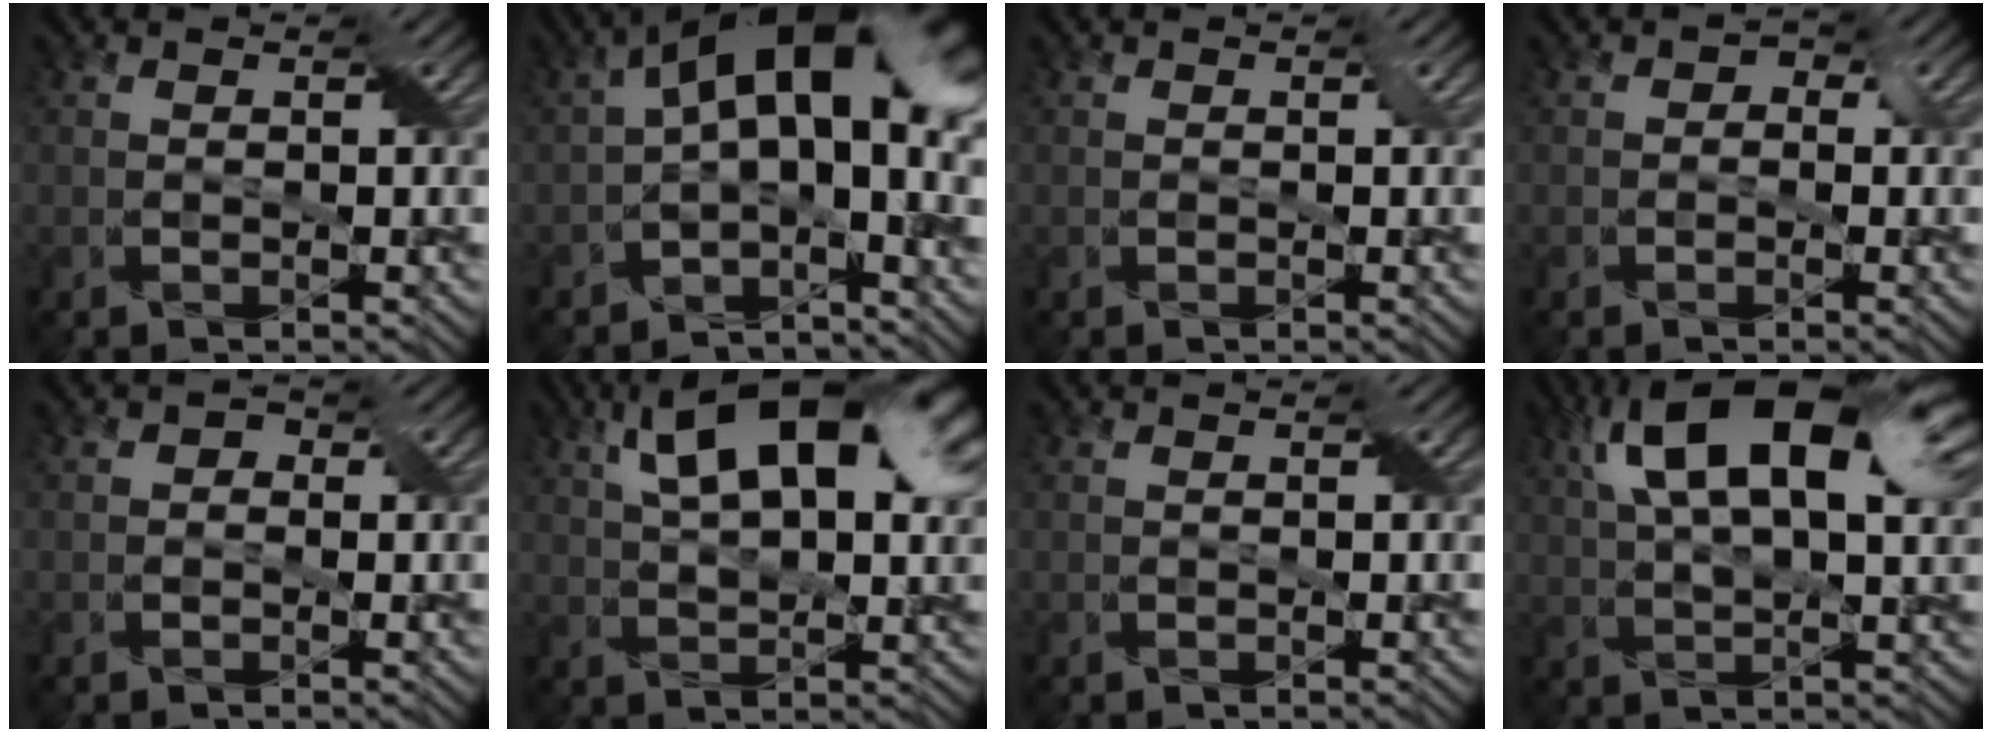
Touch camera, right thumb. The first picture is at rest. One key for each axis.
{"total": 15.5, "fx": 0.4, "fy": 8.3, "fz": 13.1, "tx": -0.202, "ty": -0.005, "tz": 0.017}
{"total": 0.0}
{"total": 1.3, "fx": -0.3, "fy": 1.1, "fz": 0.7, "tx": -0.004, "ty": 0.002, "tz": -0.008}
{"total": 1.0, "fx": -0.2, "fy": 0.9, "fz": 0.3, "tx": 0.006, "ty": 0.003, "tz": -0.012}
{"total": 16.5, "fx": 7.3, "fy": 7.3, "fz": 12.9, "tx": -0.211, "ty": 0.053, "tz": 0.095}
{"total": 0.0}
{"total": 17.1, "fx": 6.9, "fy": 7.2, "fz": 13.9, "tx": -0.243, "ty": 0.047, "tz": 0.095}